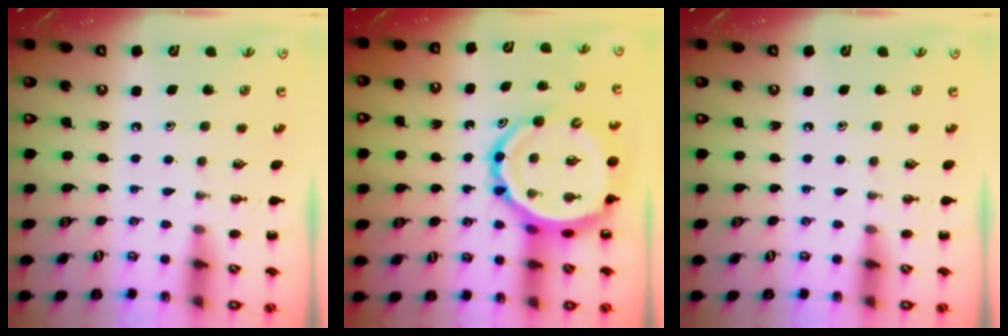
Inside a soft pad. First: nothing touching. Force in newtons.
{"total": 15.1, "press": 14.4, "slide": 4.3}
{"total": 0.0}